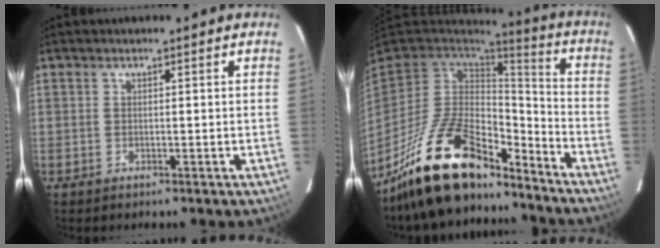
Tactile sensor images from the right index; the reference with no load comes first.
{"total": 20.7, "force": [-15.6, 8.0, 11.1], "torque": [-0.231, -0.006, -0.265]}